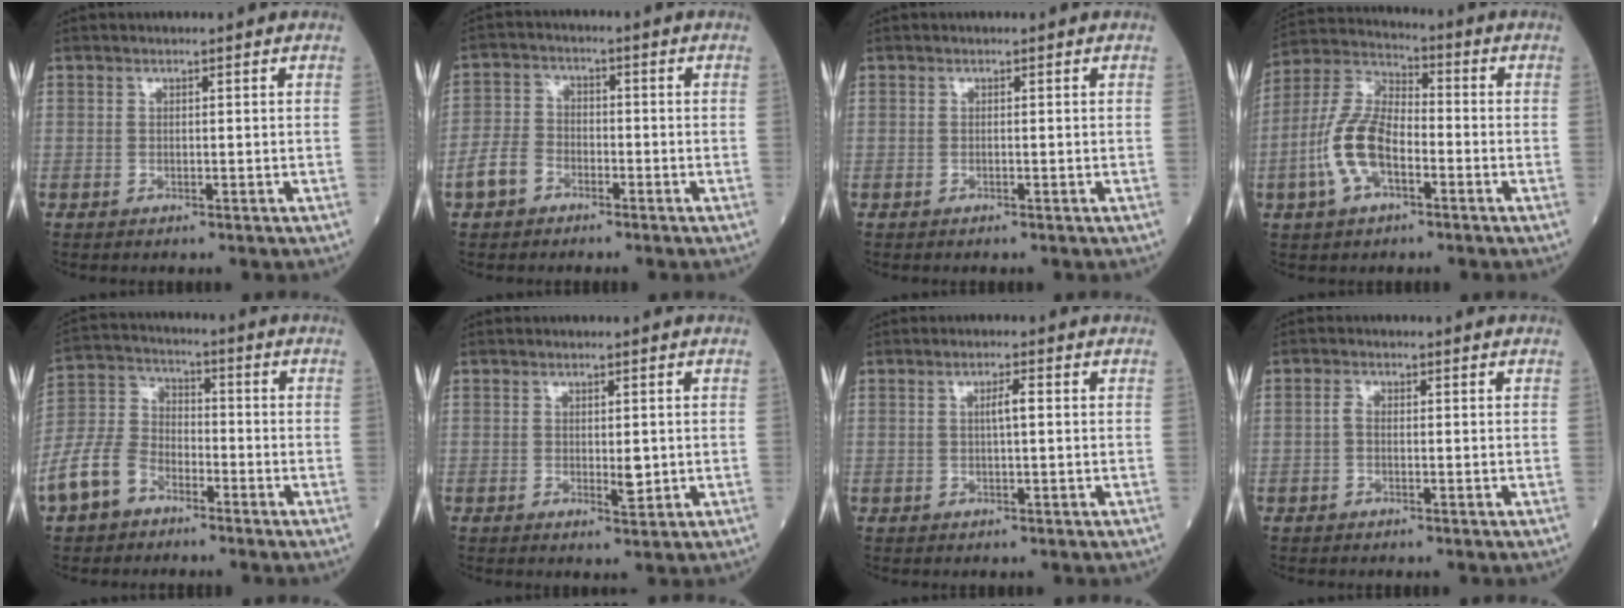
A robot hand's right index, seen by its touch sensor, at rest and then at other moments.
{"total": 5.1, "force": [-3.0, 3.4, 2.3], "torque": [-0.061, 0.009, -0.062]}
{"total": 0.0}
{"total": 11.0, "force": [-3.4, 5.1, 9.2], "torque": [-0.212, 0.014, -0.072]}
{"total": 9.6, "force": [-5.7, 6.0, 4.8], "torque": [-0.130, 0.009, -0.120]}
{"total": 2.1, "force": [0.0, 0.6, 2.0], "torque": [-0.030, -0.004, 0.003]}
{"total": 2.2, "force": [0.4, 0.2, 2.2], "torque": [-0.039, 0.002, 0.005]}
{"total": 1.2, "force": [-0.3, 0.6, 1.0], "torque": [-0.018, 0.003, -0.007]}